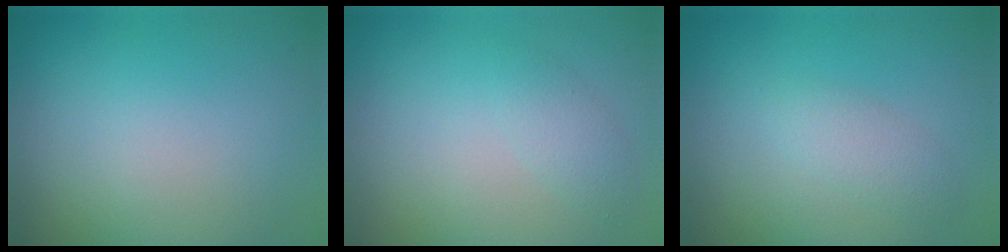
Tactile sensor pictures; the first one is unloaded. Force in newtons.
{"total": 1.4, "press": 1.4, "slide": 0.1}
{"total": 1.7, "press": 1.6, "slide": 0.1}